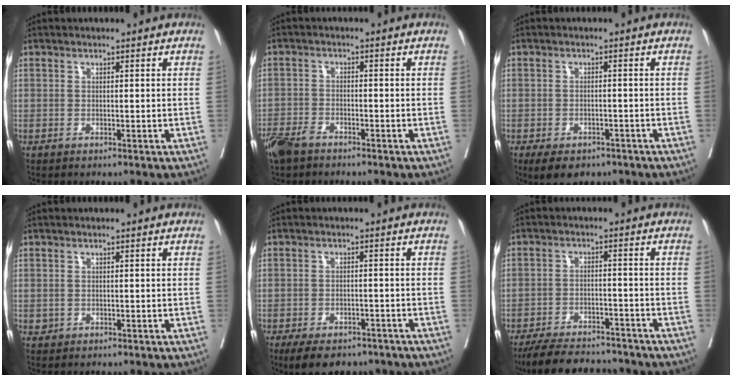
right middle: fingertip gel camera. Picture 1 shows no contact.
{"total": 4.9, "force": [-4.0, 1.8, 2.3], "torque": [-0.045, -0.006, -0.076]}
{"total": 7.7, "force": [-5.6, 3.9, 3.4], "torque": [-0.041, -0.001, -0.078]}
{"total": 0.6, "force": [-0.1, 0.5, 0.1], "torque": [0.001, 0.002, 0.000]}
{"total": 9.4, "force": [-7.3, 4.1, 4.2], "torque": [-0.053, -0.001, -0.103]}
{"total": 12.3, "force": [-11.1, 3.0, 4.3], "torque": [-0.067, 0.000, -0.163]}